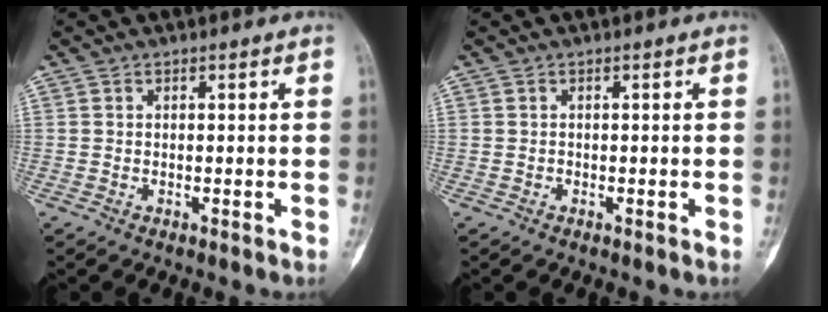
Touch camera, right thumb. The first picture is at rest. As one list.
[{"total": 0.0}]